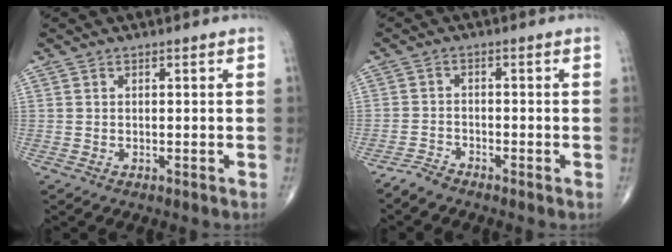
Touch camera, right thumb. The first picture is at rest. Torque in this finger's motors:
{"motor_torque": [0.87, 0.33, 0.20, -0.30, 0.00]}